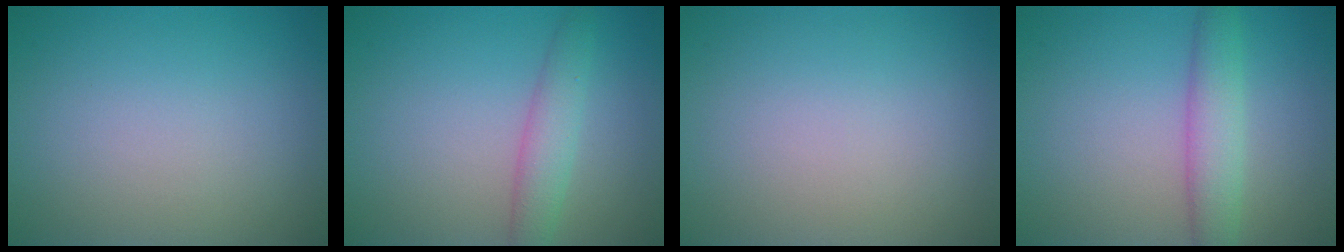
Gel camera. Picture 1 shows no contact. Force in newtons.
{"total": 2.7, "press": 2.6, "slide": 0.2}
{"total": 0.0}
{"total": 3.5, "press": 3.5, "slide": 0.1}